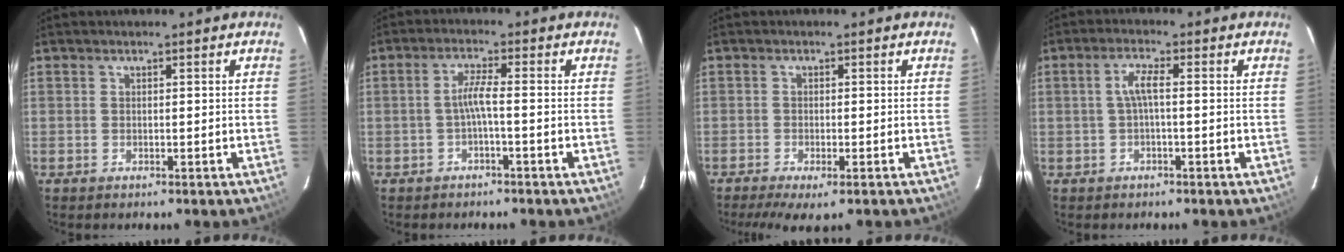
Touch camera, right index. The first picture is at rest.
{"total": 2.9, "force": [-1.2, -0.3, 2.6], "torque": [-0.055, 0.004, -0.021]}
{"total": 6.2, "force": [-4.4, 1.5, 4.1], "torque": [-0.091, -0.020, -0.069]}
{"total": 3.0, "force": [-0.3, 0.3, 2.9], "torque": [-0.061, 0.006, -0.004]}